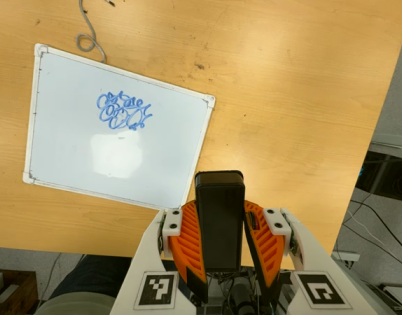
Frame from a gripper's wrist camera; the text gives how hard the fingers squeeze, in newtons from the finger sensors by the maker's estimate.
{"total": 9.8, "left": 8.5, "right": 11.1}